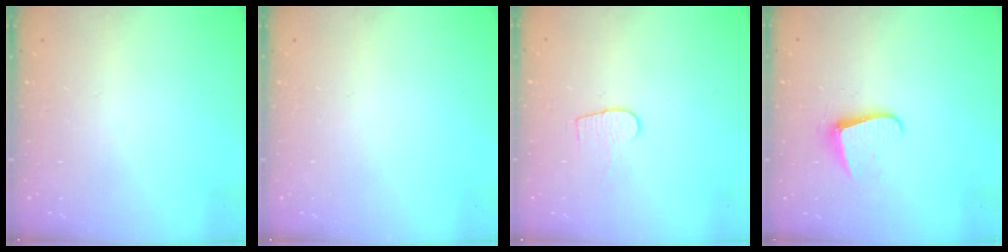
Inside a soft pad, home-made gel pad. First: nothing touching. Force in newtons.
{"total": 0.0}
{"total": 5.4, "press": 5.4, "slide": 0.6}
{"total": 7.2, "press": 7.2, "slide": 0.5}